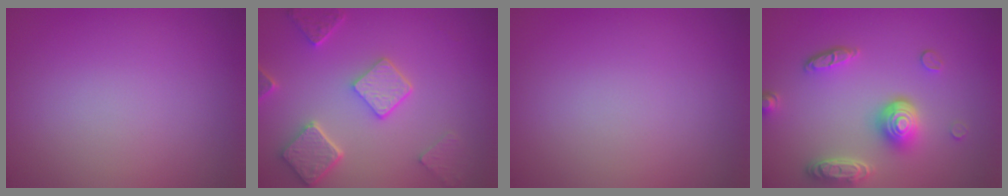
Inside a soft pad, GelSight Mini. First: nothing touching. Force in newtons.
{"total": 4.9, "press": 3.9, "slide": 3.0}
{"total": 0.0}
{"total": 4.8, "press": 3.7, "slide": 3.1}